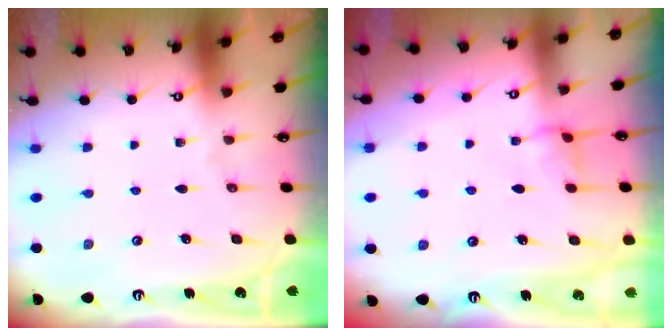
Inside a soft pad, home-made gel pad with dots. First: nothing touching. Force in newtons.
{"total": 2.7, "press": 2.7, "slide": 0.4}